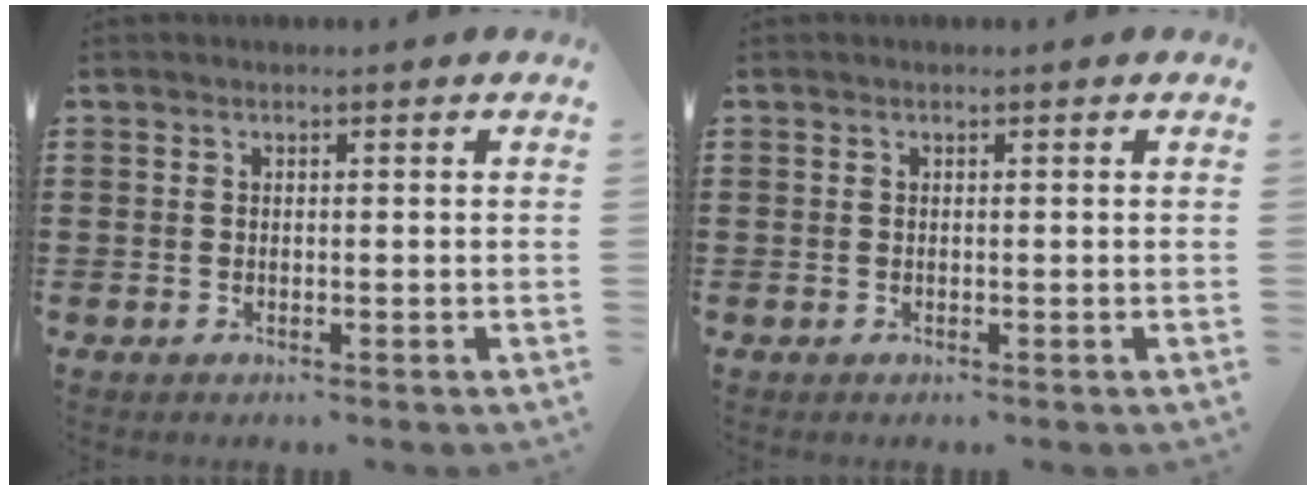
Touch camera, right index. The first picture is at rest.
{"total": 0.0}